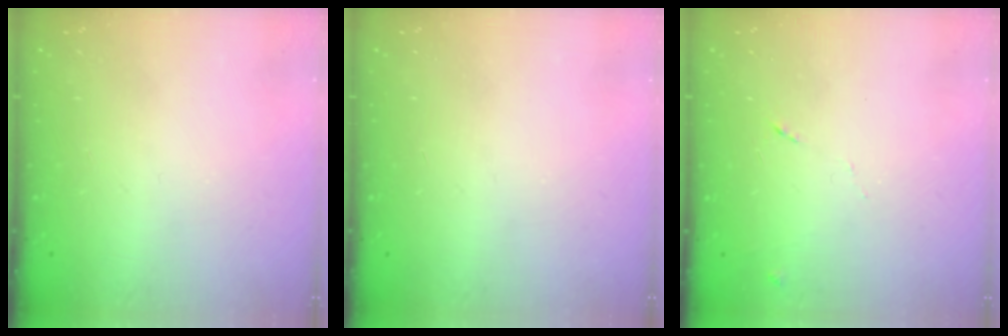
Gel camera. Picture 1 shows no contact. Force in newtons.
{"total": 0.0}
{"total": 4.7, "press": 4.7, "slide": 0.6}